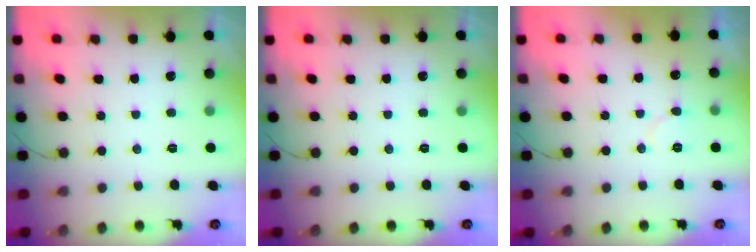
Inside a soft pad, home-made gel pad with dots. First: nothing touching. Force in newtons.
{"total": 0.0}
{"total": 5.4, "press": 5.4, "slide": 0.5}